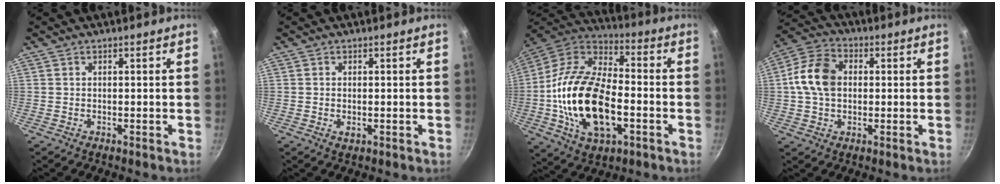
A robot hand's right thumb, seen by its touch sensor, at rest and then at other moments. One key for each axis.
{"total": 1.3, "fx": -0.2, "fy": 0.8, "fz": 1.0, "tx": -0.018, "ty": -0.002, "tz": 0.000}
{"total": 23.2, "fx": -4.4, "fy": 13.0, "fz": 18.7, "tx": -0.345, "ty": 0.031, "tz": -0.087}
{"total": 11.0, "fx": 0.7, "fy": 8.0, "fz": 7.5, "tx": -0.123, "ty": 0.021, "tz": -0.001}